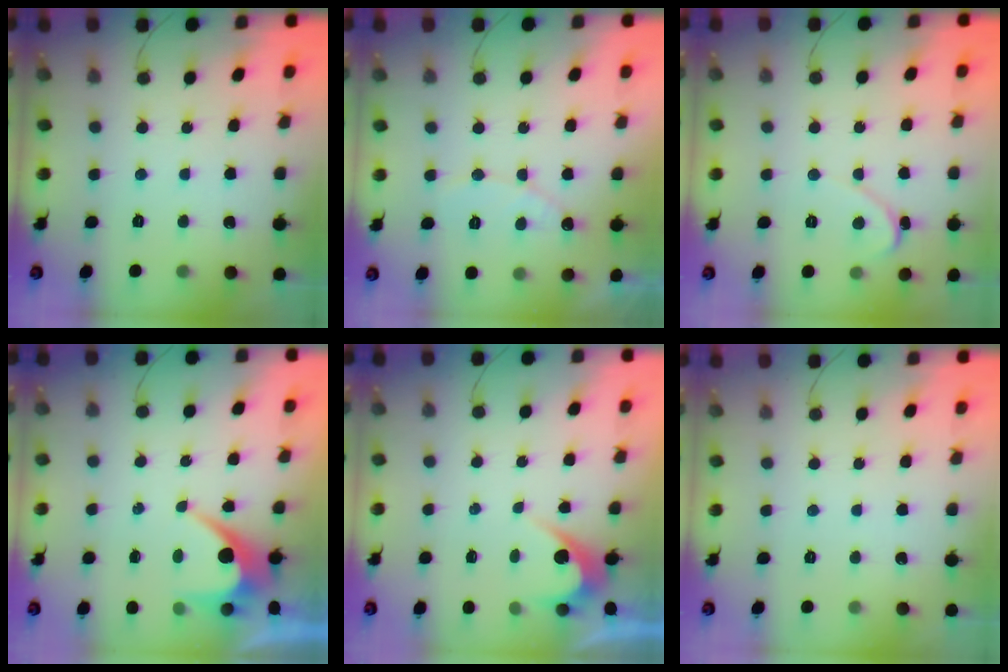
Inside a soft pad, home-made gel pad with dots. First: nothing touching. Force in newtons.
{"total": 7.9, "press": 7.9, "slide": 0.7}
{"total": 2.4, "press": 2.4, "slide": 0.2}
{"total": 7.3, "press": 7.3, "slide": 0.3}
{"total": 3.7, "press": 3.7, "slide": 0.2}
{"total": 0.0}